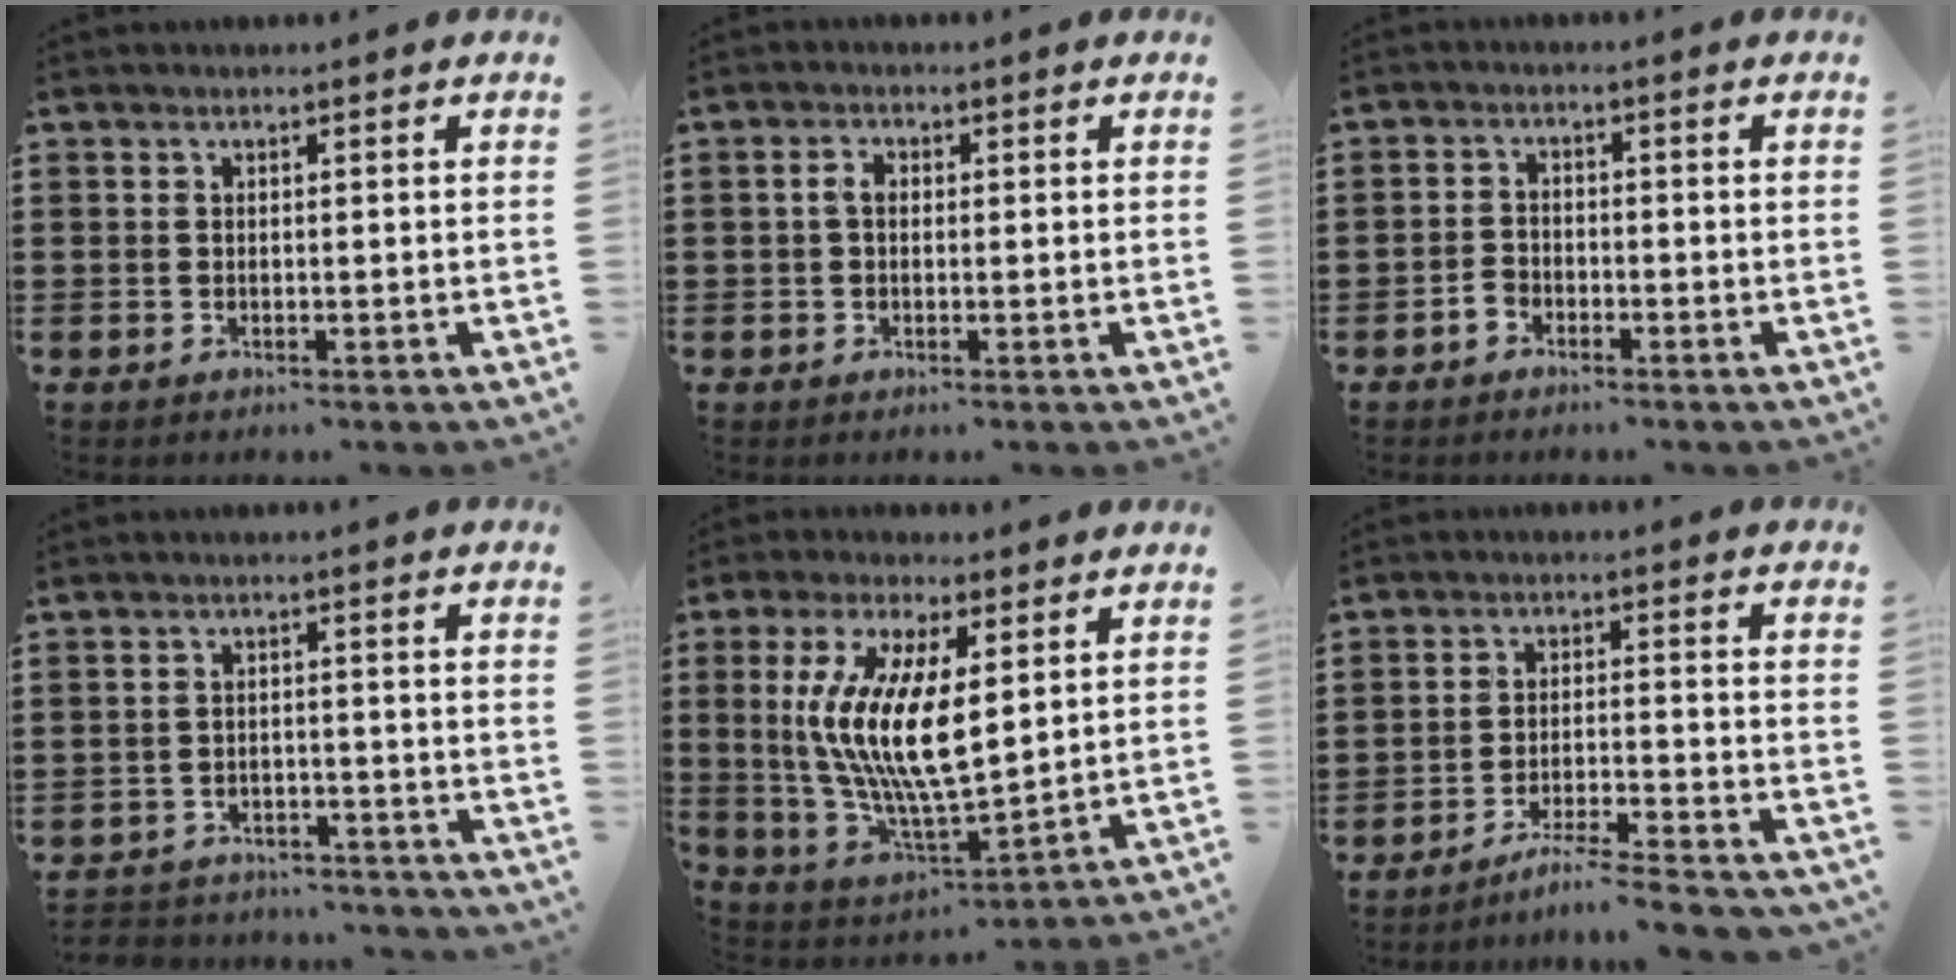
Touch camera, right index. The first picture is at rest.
{"total": 2.1, "force": [0.1, 1.4, 1.5], "torque": [-0.031, 0.007, 0.000]}
{"total": 2.0, "force": [-1.5, 1.2, 0.6], "torque": [-0.015, 0.004, -0.032]}
{"total": 3.3, "force": [-3.3, 0.5, -0.1], "torque": [-0.006, -0.001, -0.071]}
{"total": 12.9, "force": [2.8, 4.3, 11.8], "torque": [-0.249, -0.014, 0.052]}
{"total": 5.5, "force": [-5.1, -0.5, 2.0], "torque": [-0.040, -0.014, -0.100]}